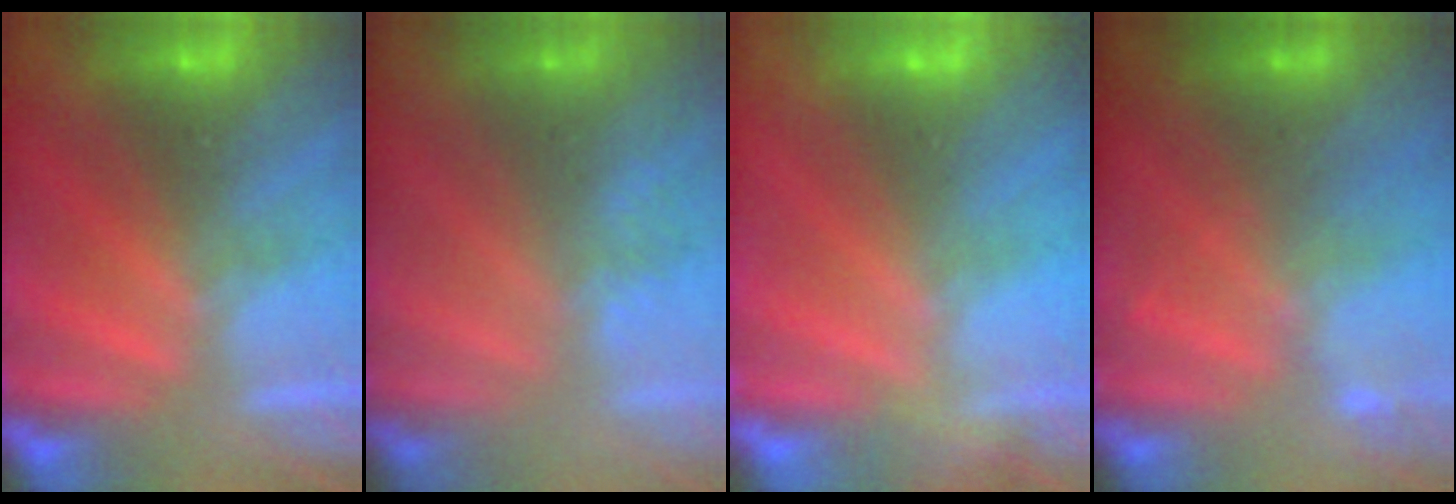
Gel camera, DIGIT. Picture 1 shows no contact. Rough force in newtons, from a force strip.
{"total": 2.7}
{"total": 7.4}
{"total": 2.3}